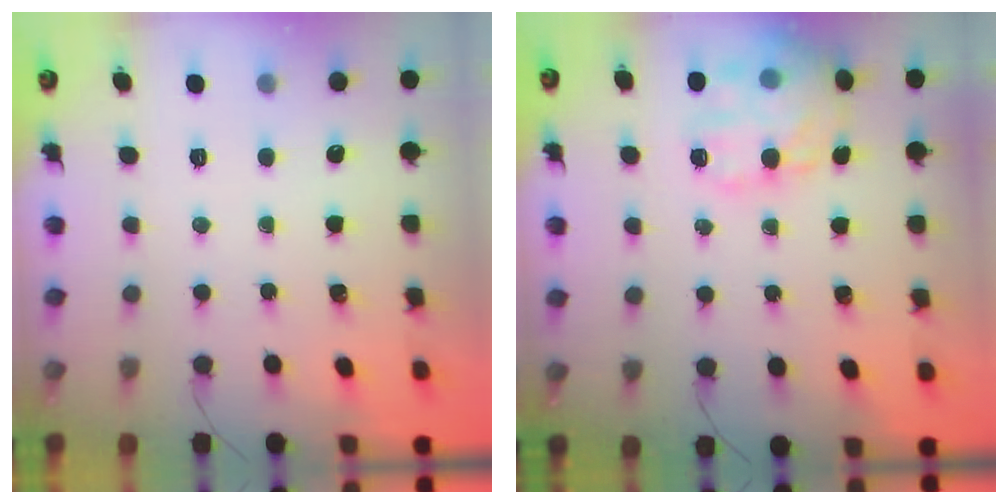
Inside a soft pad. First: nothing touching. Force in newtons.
{"total": 18.4, "press": 18.3, "slide": 1.6}